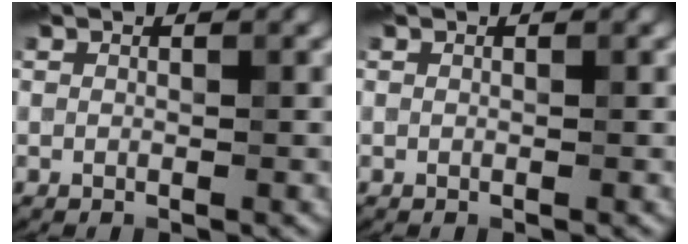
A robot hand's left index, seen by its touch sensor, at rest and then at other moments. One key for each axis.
{"total": 0.0}